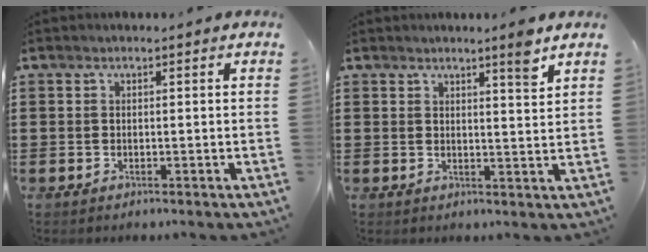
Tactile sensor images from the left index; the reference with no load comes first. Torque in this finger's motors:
{"motor_torque": [0.48, -0.52, 0.24, 0.05]}